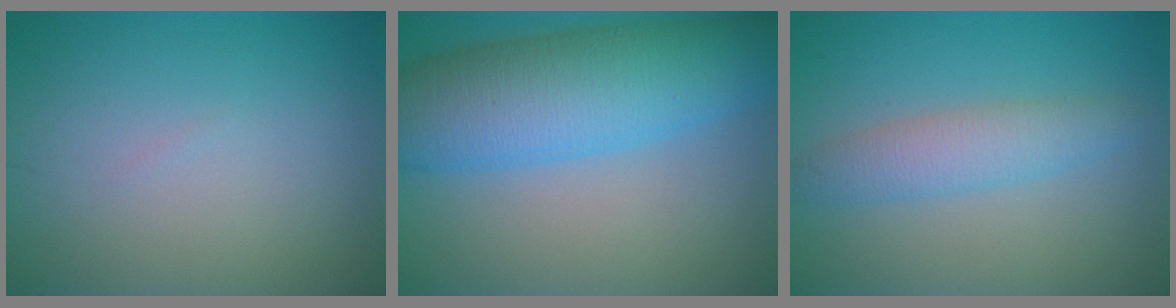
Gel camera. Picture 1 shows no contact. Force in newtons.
{"total": 10.7, "press": 10.7, "slide": 0.3}
{"total": 3.3, "press": 3.3, "slide": 0.1}